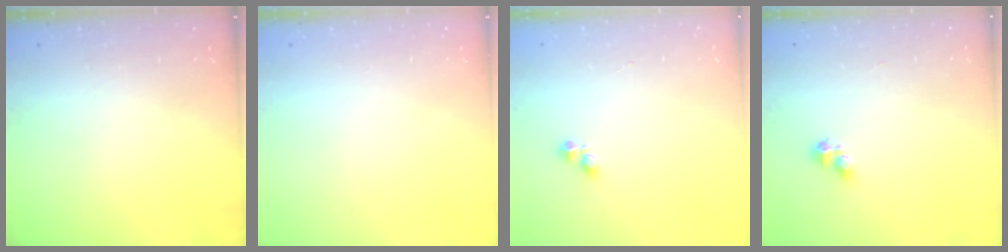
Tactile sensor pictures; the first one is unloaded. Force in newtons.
{"total": 0.0}
{"total": 2.1, "press": 2.1, "slide": 0.3}
{"total": 2.9, "press": 2.9, "slide": 0.3}